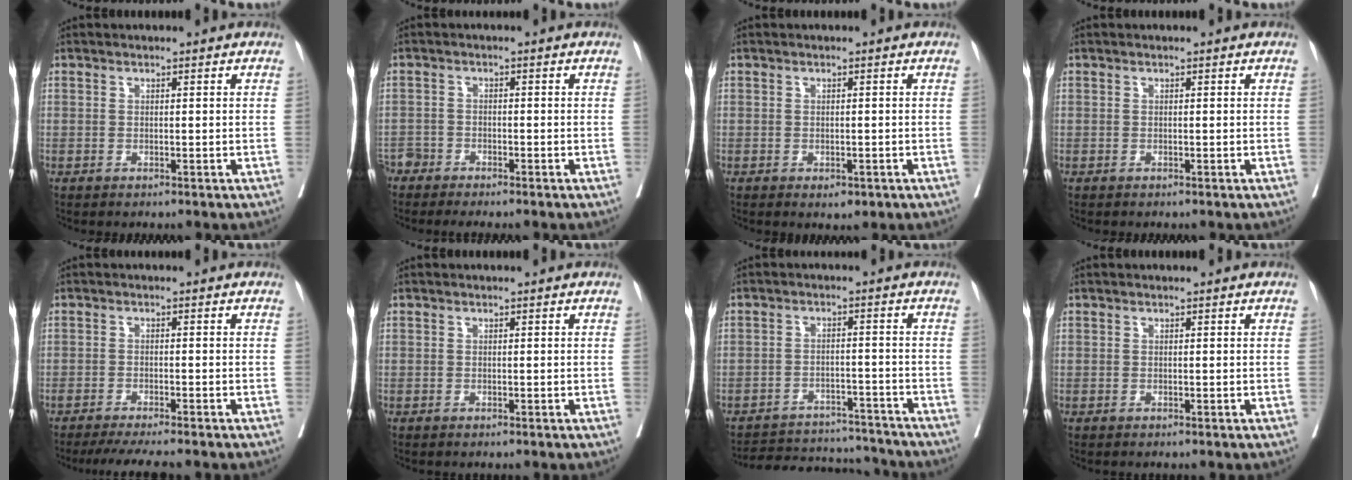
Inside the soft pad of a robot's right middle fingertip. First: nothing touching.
{"total": 3.7, "force": [-3.5, 0.7, 0.6], "torque": [0.001, -0.009, -0.064]}
{"total": 1.8, "force": [-0.9, 1.0, 1.2], "torque": [-0.013, 0.000, -0.003]}
{"total": 0.0}
{"total": 6.5, "force": [-5.7, 0.0, 3.2], "torque": [-0.038, -0.015, -0.090]}
{"total": 0.0}
{"total": 12.0, "force": [-11.7, 2.7, 1.2], "torque": [-0.015, 0.017, -0.161]}
{"total": 0.0}